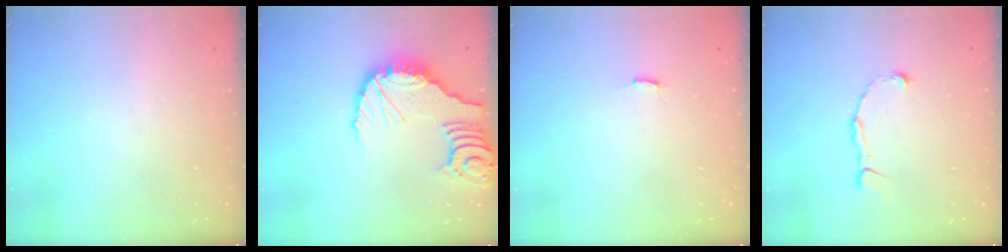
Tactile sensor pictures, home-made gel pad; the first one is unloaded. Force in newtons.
{"total": 13.0, "press": 13.0, "slide": 1.5}
{"total": 3.0, "press": 2.9, "slide": 0.5}
{"total": 4.3, "press": 4.3, "slide": 0.4}